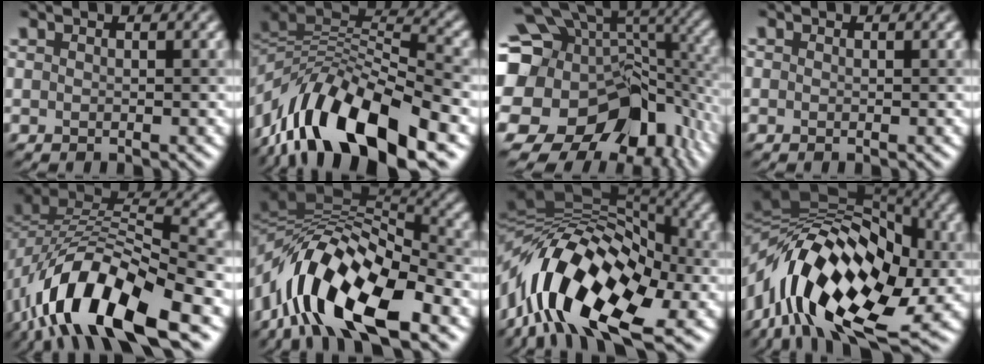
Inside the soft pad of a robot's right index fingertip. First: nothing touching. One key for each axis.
{"total": 12.3, "fx": -6.0, "fy": 4.9, "fz": 9.6, "tx": -0.154, "ty": 0.023, "tz": -0.111}
{"total": 17.1, "fx": -3.7, "fy": 12.9, "fz": 10.7, "tx": -0.186, "ty": 0.009, "tz": -0.051}
{"total": 0.0}
{"total": 12.5, "fx": -6.4, "fy": 5.4, "fz": 9.3, "tx": -0.162, "ty": 0.008, "tz": -0.124}
{"total": 13.0, "fx": -5.1, "fy": 5.4, "fz": 10.7, "tx": -0.175, "ty": 0.025, "tz": -0.099}
{"total": 15.9, "fx": -4.9, "fy": 8.9, "fz": 12.3, "tx": -0.221, "ty": 0.027, "tz": -0.103}
{"total": 16.8, "fx": -2.6, "fy": 10.1, "fz": 13.1, "tx": -0.233, "ty": 0.028, "tz": -0.053}